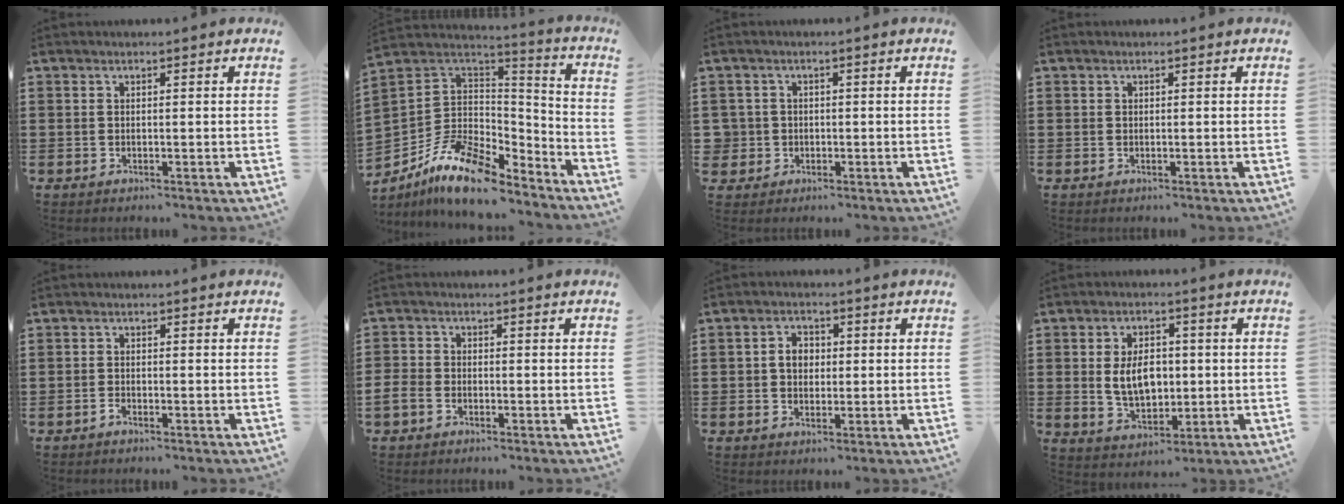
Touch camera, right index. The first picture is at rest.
{"total": 11.8, "force": [-8.1, 6.0, 6.2], "torque": [-0.142, 0.024, -0.153]}
{"total": 2.4, "force": [-0.5, 2.3, 0.2], "torque": [-0.015, 0.007, -0.014]}
{"total": 0.0}
{"total": 0.8, "force": [-0.8, 0.1, 0.2], "torque": [-0.006, -0.001, -0.016]}
{"total": 2.4, "force": [-1.5, 1.7, 0.9], "torque": [-0.034, 0.000, -0.034]}
{"total": 3.3, "force": [0.2, 2.5, 2.1], "torque": [-0.048, 0.009, 0.001]}
{"total": 6.8, "force": [0.3, 4.4, 5.1], "torque": [-0.096, 0.005, -0.001]}